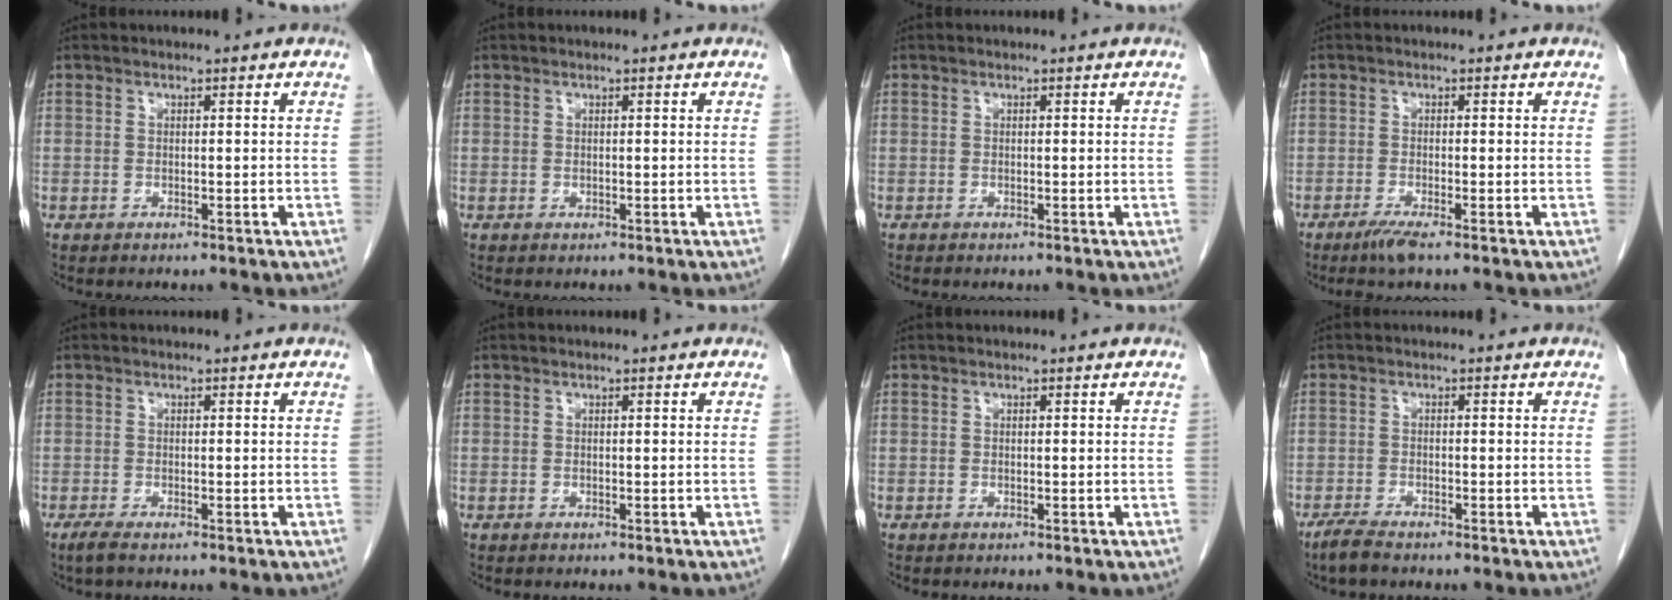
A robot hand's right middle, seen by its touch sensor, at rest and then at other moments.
{"total": 0.0}
{"total": 0.0}
{"total": 2.5, "force": [-1.8, -0.1, 1.8], "torque": [-0.039, -0.007, -0.038]}
{"total": 1.6, "force": [-1.2, 0.1, 1.1], "torque": [-0.031, -0.007, -0.024]}
{"total": 0.0}
{"total": 0.0}
{"total": 3.0, "force": [-2.5, 0.4, 1.6], "torque": [-0.039, -0.007, -0.045]}